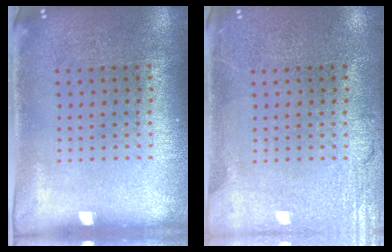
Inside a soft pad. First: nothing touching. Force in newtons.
{"total": 2.7, "press": 2.7, "slide": 0.3}